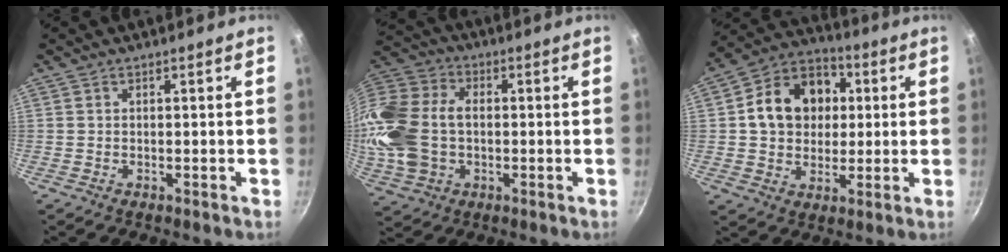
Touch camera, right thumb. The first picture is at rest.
{"total": 19.1, "force": [-0.8, 13.9, 13.0], "torque": [-0.272, 0.032, -0.017]}
{"total": 15.1, "force": [2.3, 12.2, 8.6], "torque": [-0.114, 0.022, 0.027]}